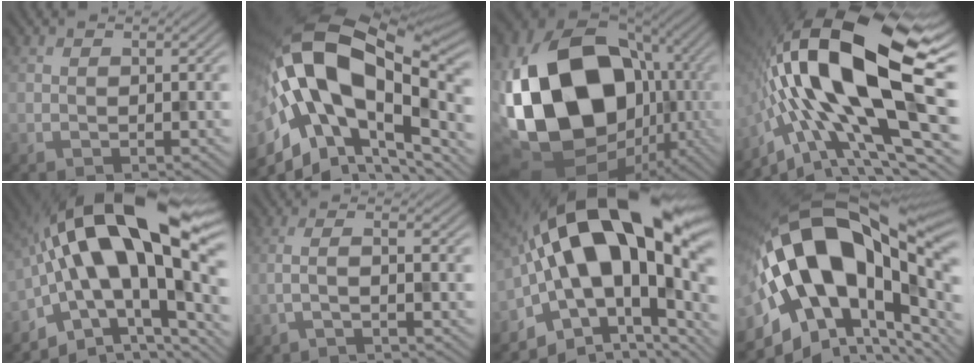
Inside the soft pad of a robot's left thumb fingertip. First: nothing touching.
{"total": 21.1, "force": [-1.8, 11.4, 17.7], "torque": [-0.362, 0.005, -0.034]}
{"total": 23.3, "force": [-1.3, 17.2, 15.7], "torque": [-0.373, -0.032, 0.002]}
{"total": 21.2, "force": [-0.7, 8.6, 19.4], "torque": [-0.375, 0.011, -0.033]}
{"total": 20.5, "force": [1.4, 9.3, 18.2], "torque": [-0.323, 0.011, 0.019]}
{"total": 2.8, "force": [-1.2, 0.4, 2.5], "torque": [-0.032, 0.009, -0.048]}
{"total": 21.1, "force": [2.5, 11.3, 17.6], "torque": [-0.309, 0.004, 0.051]}
{"total": 22.5, "force": [0.5, 11.6, 19.3], "torque": [-0.382, -0.008, 0.015]}